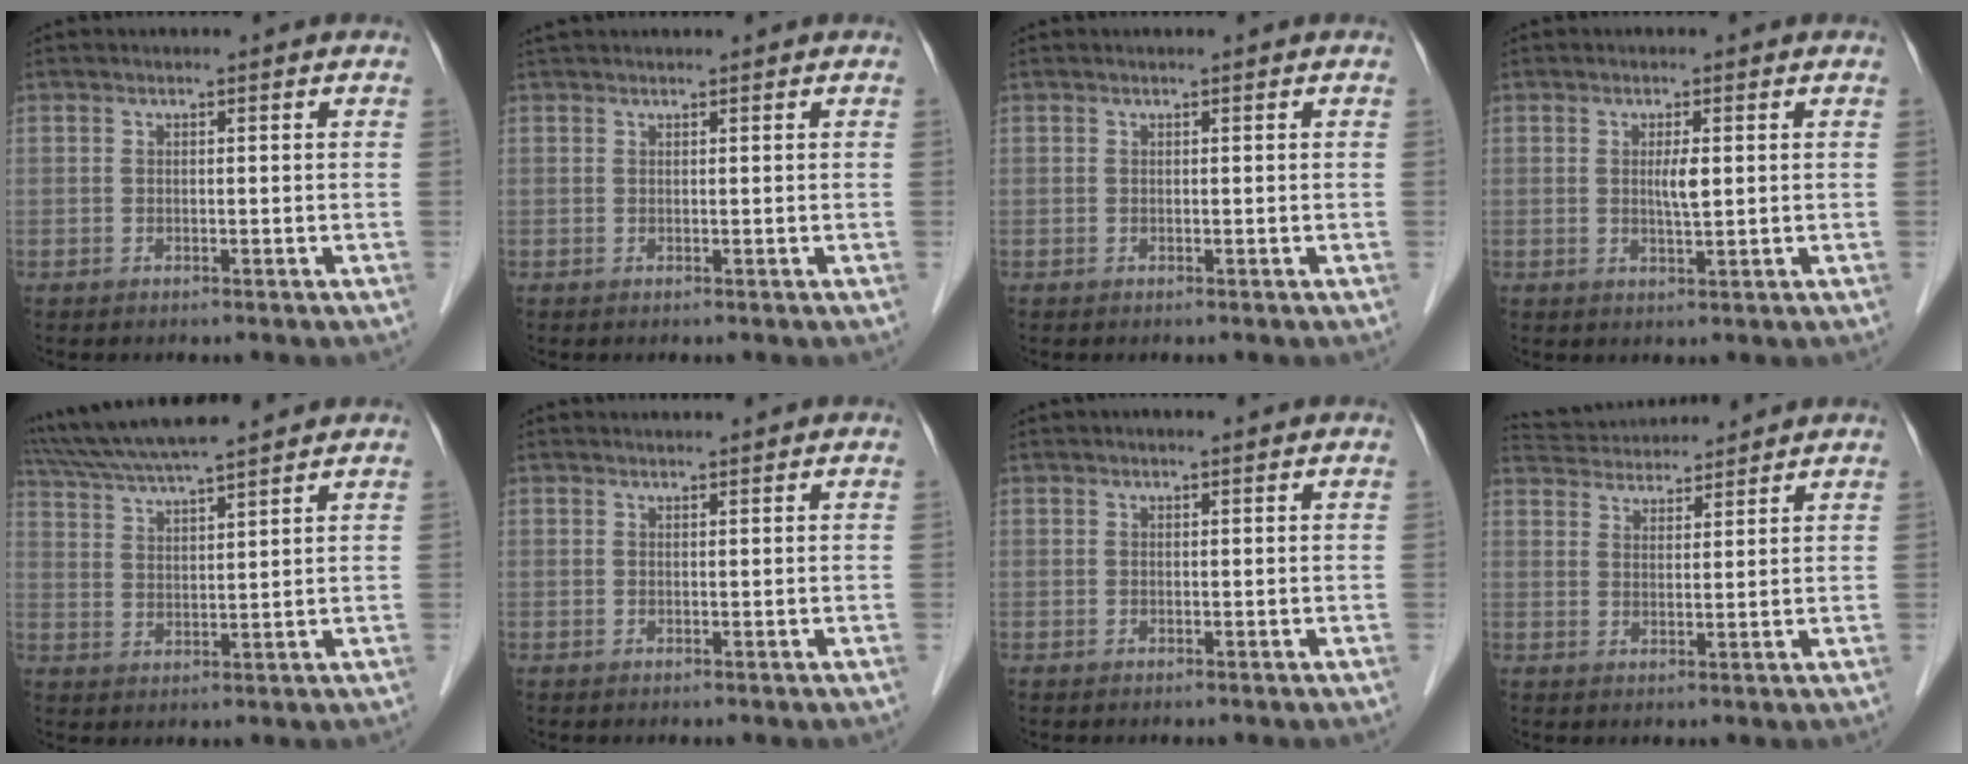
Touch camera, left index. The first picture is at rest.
{"total": 3.2, "force": [2.9, 0.4, 1.3], "torque": [-0.014, 0.037, 0.049]}
{"total": 0.0}
{"total": 2.4, "force": [0.4, 0.2, 2.3], "torque": [-0.043, -0.002, 0.007]}
{"total": 13.6, "force": [12.0, 0.4, 6.3], "torque": [-0.120, 0.031, 0.203]}
{"total": 1.3, "force": [1.3, 0.0, 0.1], "torque": [-0.005, 0.012, 0.026]}
{"total": 1.1, "force": [0.8, 0.2, 0.6], "torque": [-0.013, 0.010, 0.014]}
{"total": 10.0, "force": [9.6, 1.5, 2.2], "torque": [-0.044, 0.033, 0.154]}